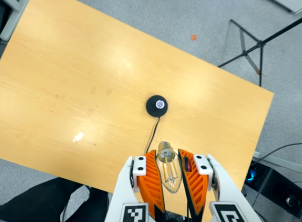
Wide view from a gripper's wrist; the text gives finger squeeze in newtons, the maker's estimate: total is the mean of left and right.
{"total": 22.8, "left": 25.0, "right": 20.6}